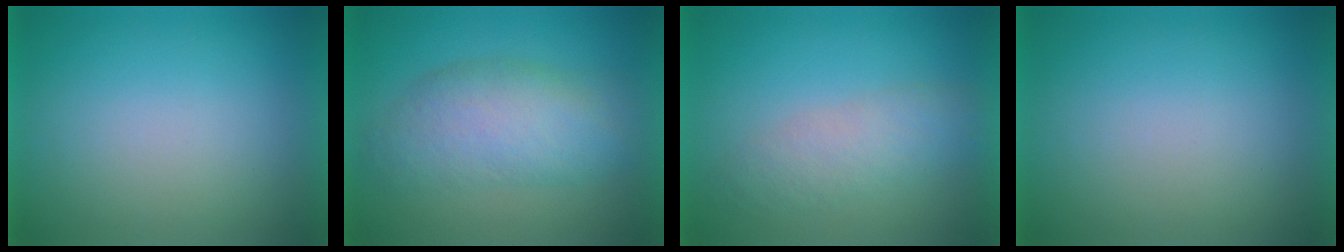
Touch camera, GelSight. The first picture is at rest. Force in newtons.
{"total": 7.1}
{"total": 3.4}
{"total": 3.0}